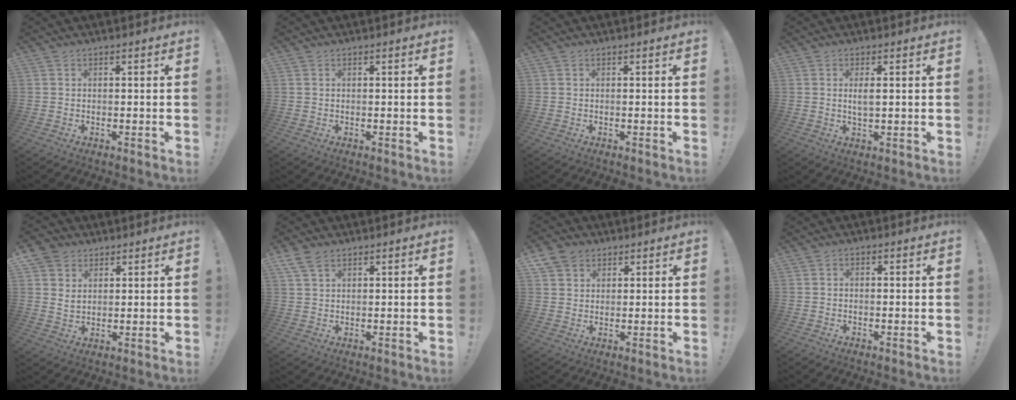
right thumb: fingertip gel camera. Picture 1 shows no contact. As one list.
[{"total": 0.0}, {"total": 0.0}, {"total": 2.8, "force": [0.7, 0.7, 2.6], "torque": [-0.035, -0.008, 0.009]}, {"total": 6.5, "force": [3.9, 4.8, 2.1], "torque": [-0.047, -0.014, 0.078]}, {"total": 4.6, "force": [3.0, 2.2, 2.7], "torque": [-0.058, -0.006, 0.059]}, {"total": 5.9, "force": [3.4, 4.6, 1.7], "torque": [-0.031, -0.012, 0.068]}, {"total": 0.7, "force": [-0.5, 0.4, 0.3], "torque": [-0.011, 0.004, -0.008]}]